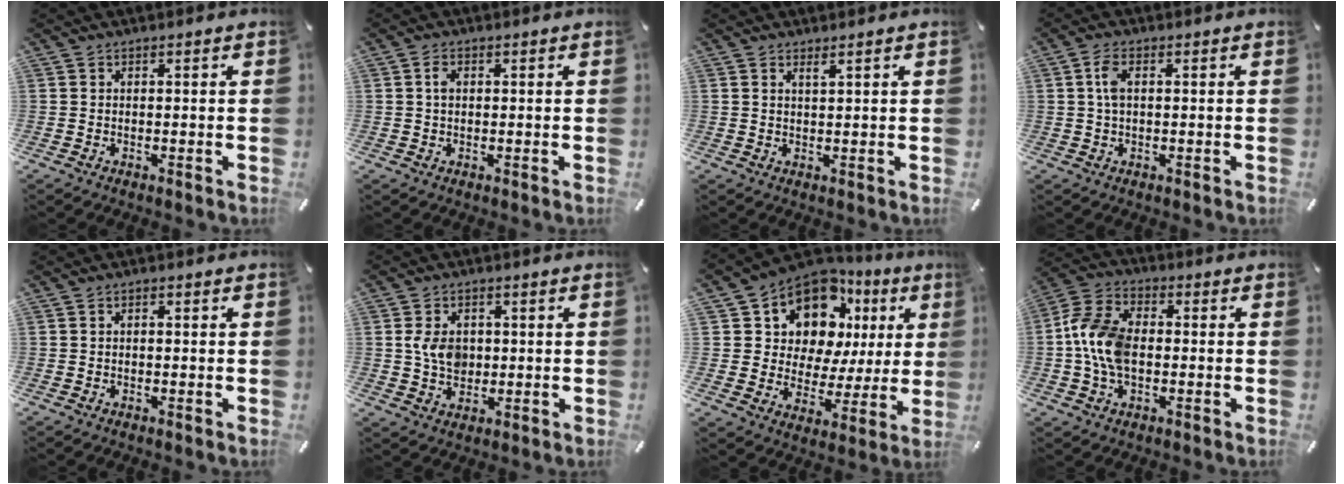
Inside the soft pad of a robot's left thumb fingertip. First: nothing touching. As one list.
[{"total": 1.8, "force": [0.3, 1.2, 1.3], "torque": [-0.029, 0.006, 0.004]}, {"total": 1.2, "force": [1.1, 0.0, 0.5], "torque": [-0.010, -0.001, 0.019]}, {"total": 3.7, "force": [0.7, 1.8, 3.1], "torque": [-0.073, 0.005, 0.007]}, {"total": 0.7, "force": [0.0, 0.5, 0.5], "torque": [-0.009, 0.004, -0.002]}, {"total": 6.2, "force": [0.4, 5.1, 3.6], "torque": [-0.071, 0.001, 0.003]}, {"total": 12.1, "force": [8.2, 7.8, 4.3], "torque": [-0.088, -0.077, 0.148]}, {"total": 11.0, "force": [-0.9, 7.6, 8.0], "torque": [-0.175, 0.017, -0.016]}]